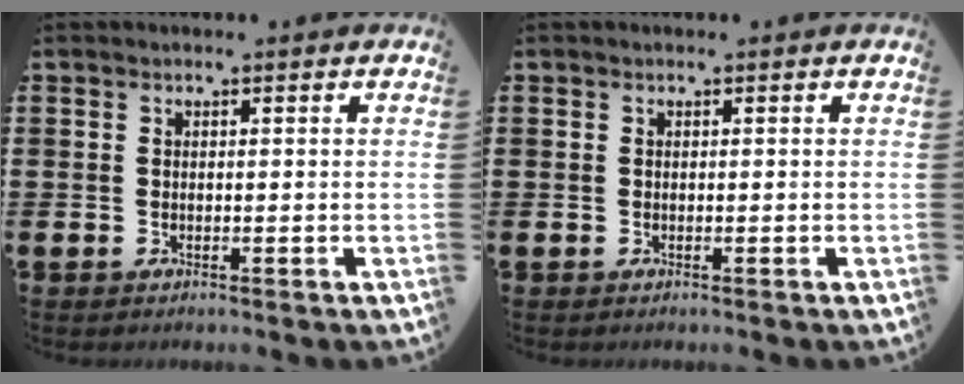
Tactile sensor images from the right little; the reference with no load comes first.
{"total": 0.0}